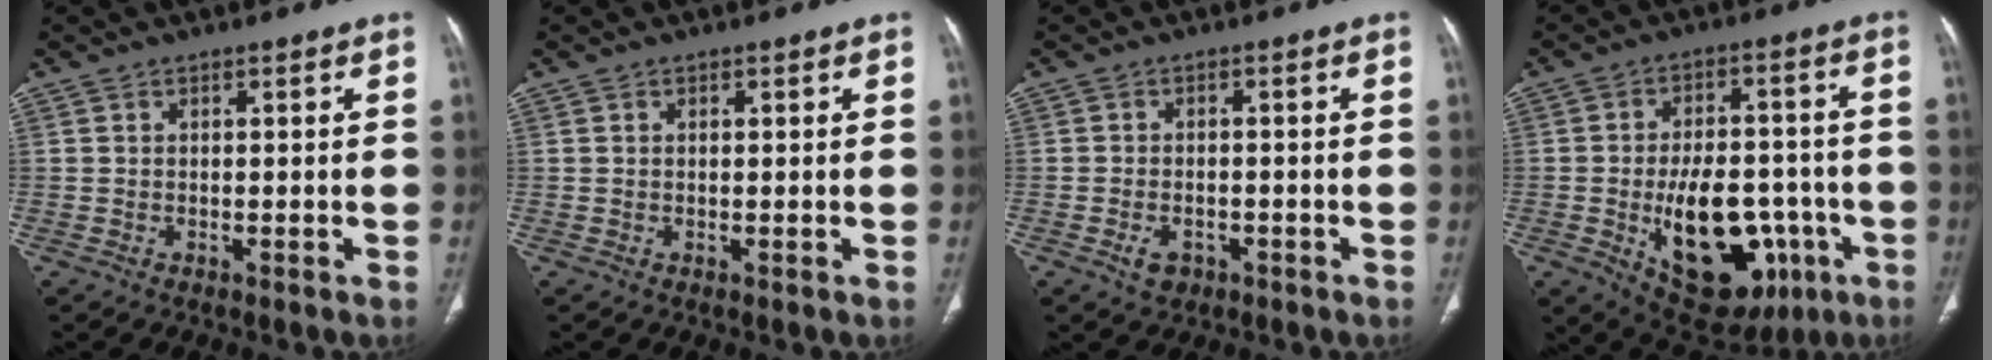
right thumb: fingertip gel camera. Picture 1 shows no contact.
{"total": 0.6, "force": [0.3, 0.3, 0.4], "torque": [-0.007, -0.001, 0.006]}
{"total": 3.2, "force": [-1.5, 2.2, 1.7], "torque": [-0.023, 0.009, -0.018]}
{"total": 21.3, "force": [-6.4, 12.0, 16.4], "torque": [-0.217, 0.022, -0.069]}